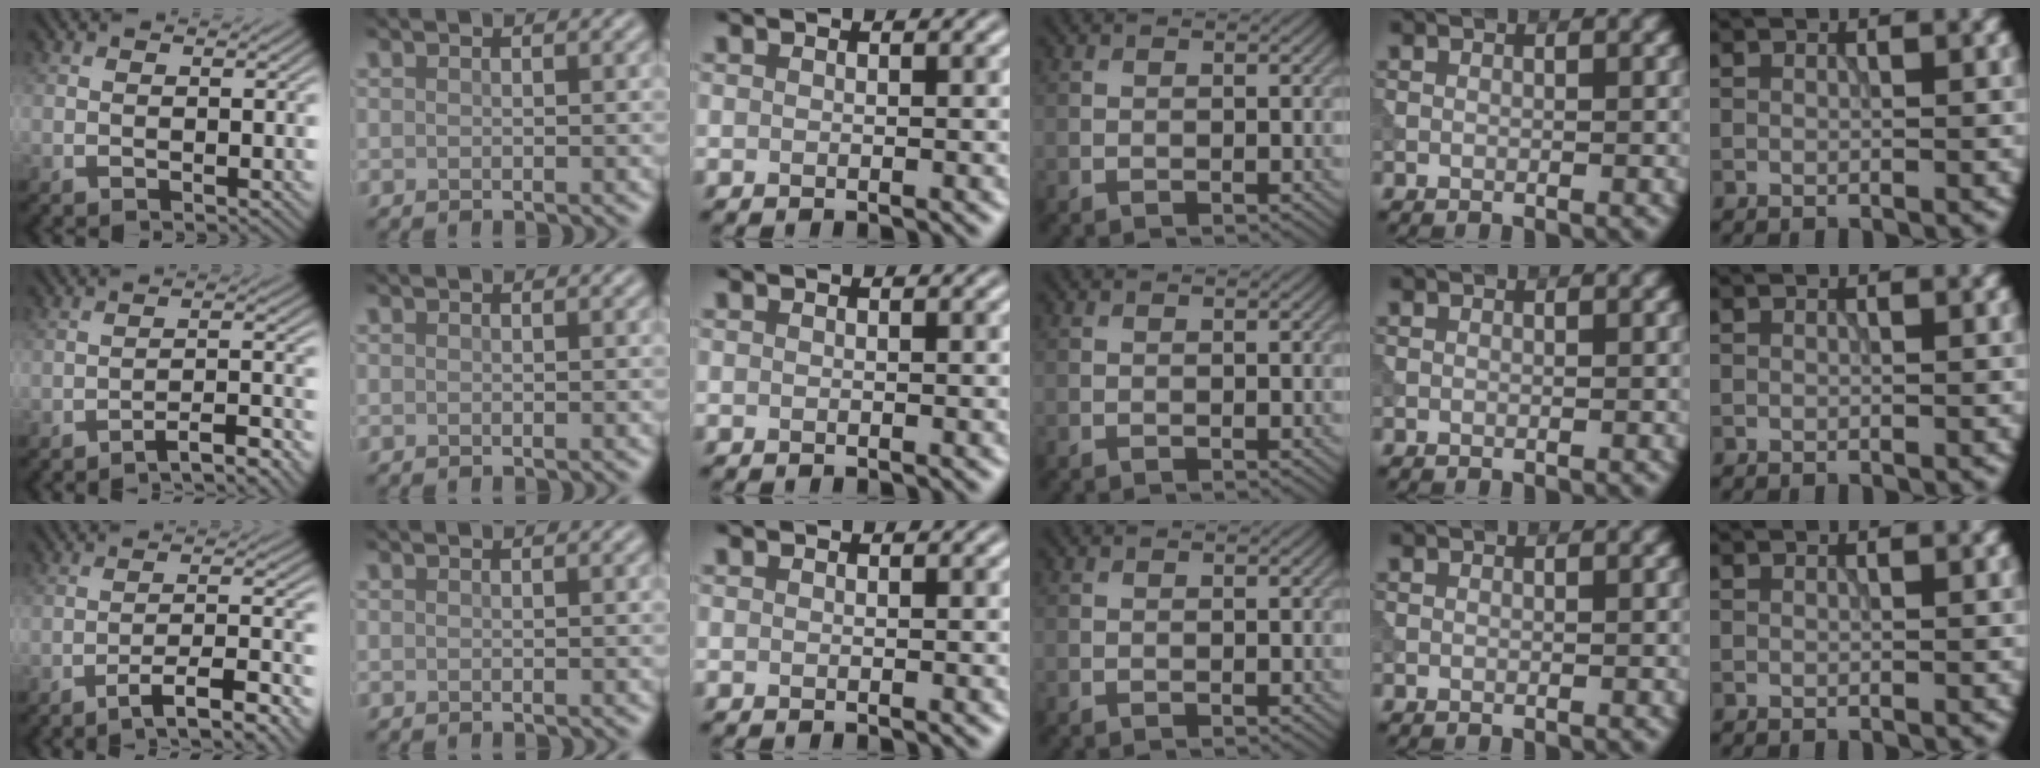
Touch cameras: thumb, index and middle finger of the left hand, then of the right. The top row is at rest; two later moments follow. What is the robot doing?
{"motion": "extract", "object": "tissue"}